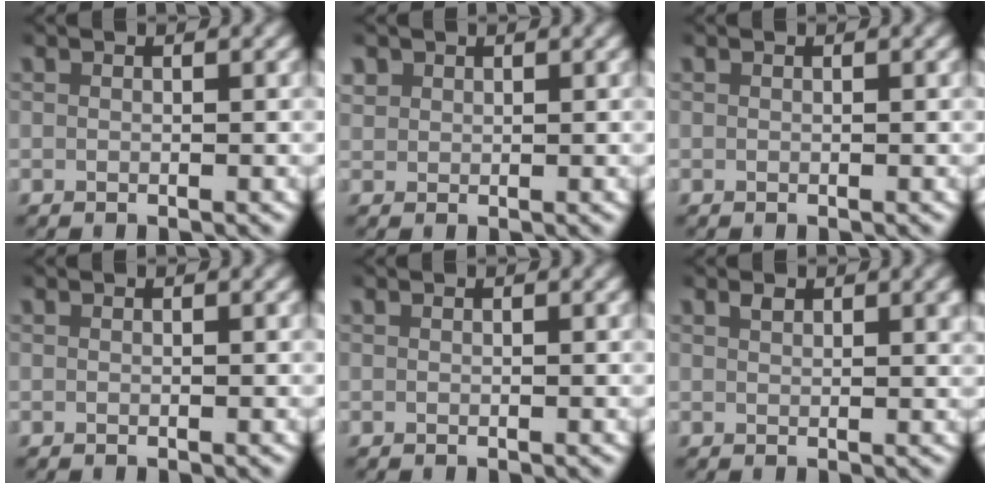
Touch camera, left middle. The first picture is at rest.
{"total": 1.6, "force": [0.8, 1.3, 0.5], "torque": [-0.021, -0.002, 0.021]}
{"total": 0.0}
{"total": 0.0}
{"total": 0.0}
{"total": 1.1, "force": [0.8, 0.3, 0.7], "torque": [-0.006, 0.001, 0.014]}